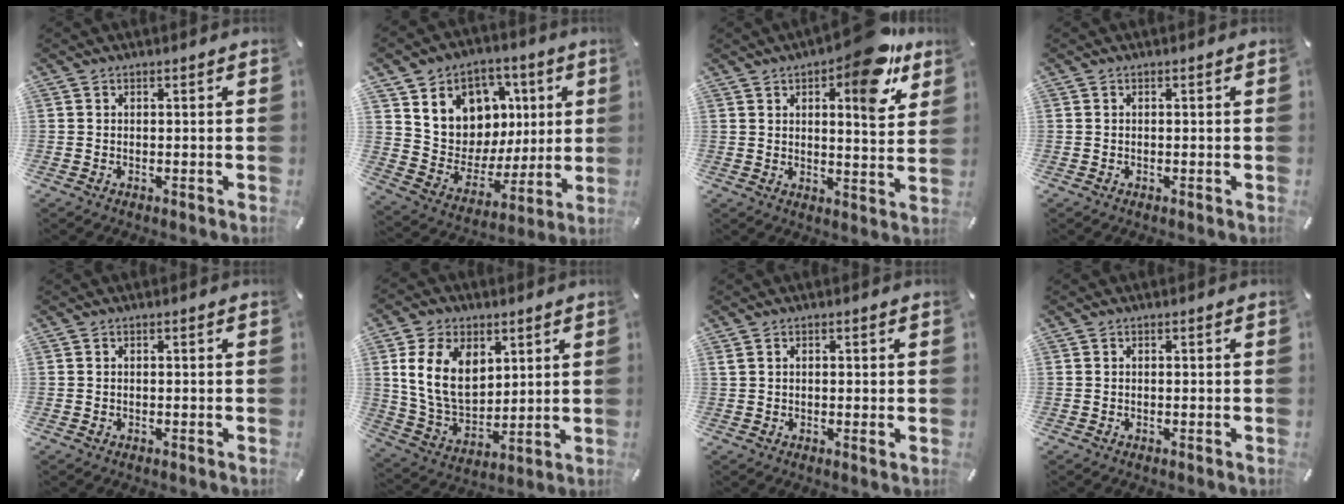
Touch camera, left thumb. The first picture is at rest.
{"total": 11.8, "force": [3.3, 11.0, 2.5], "torque": [-0.037, -0.035, 0.070]}
{"total": 13.6, "force": [8.0, 4.7, 9.9], "torque": [-0.119, -0.052, 0.125]}
{"total": 0.0}
{"total": 0.0}
{"total": 14.6, "force": [4.6, 10.5, 9.0], "torque": [-0.191, -0.008, 0.083]}
{"total": 1.5, "force": [0.3, 0.6, 1.4], "torque": [-0.026, -0.001, 0.005]}
{"total": 0.0}